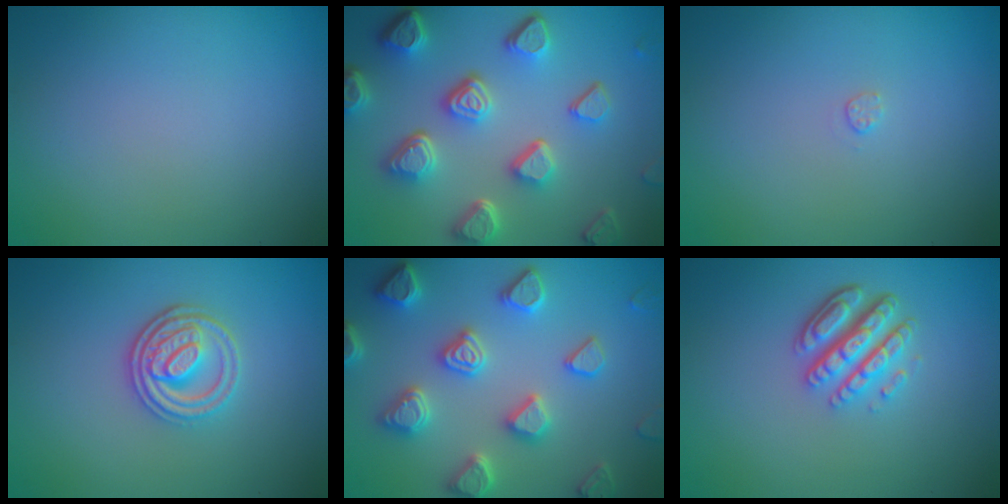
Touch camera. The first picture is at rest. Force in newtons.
{"total": 7.5, "press": 5.6, "slide": 5.0}
{"total": 0.5, "press": 0.5, "slide": 0.2}
{"total": 3.6, "press": 3.1, "slide": 1.9}
{"total": 5.3, "press": 5.2, "slide": 1.2}
{"total": 4.5, "press": 3.4, "slide": 3.1}